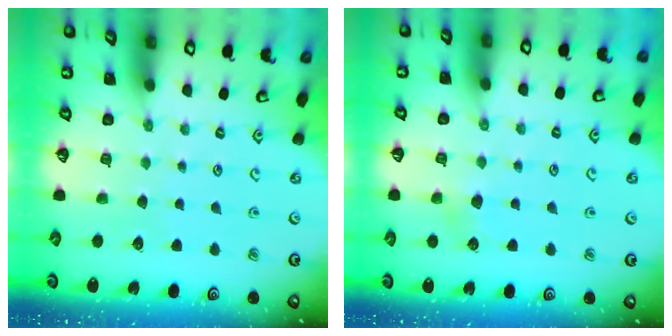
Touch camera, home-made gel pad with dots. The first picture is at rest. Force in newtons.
{"total": 3.8, "press": 3.7, "slide": 0.8}